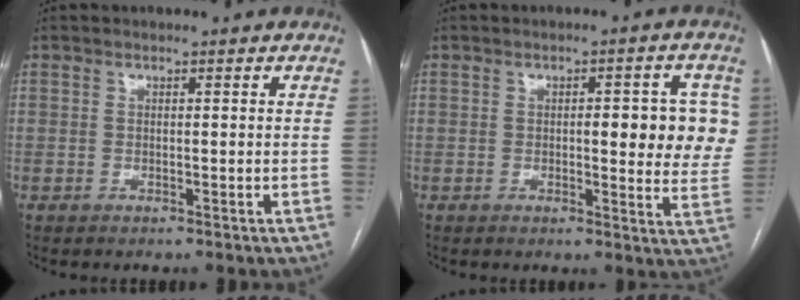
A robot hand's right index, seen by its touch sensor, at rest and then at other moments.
{"total": 9.7, "force": [1.6, 2.9, 9.1], "torque": [-0.096, 0.007, 0.015]}